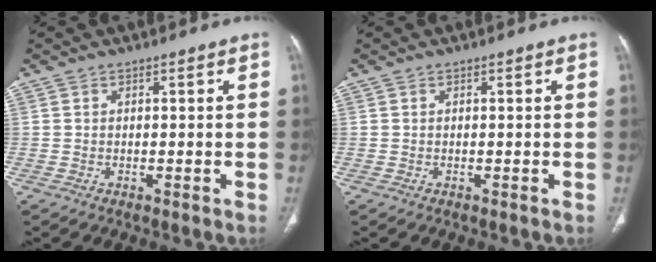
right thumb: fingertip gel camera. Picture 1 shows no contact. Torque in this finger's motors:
{"motor_torque": [0.00, 0.00, -0.14, 0.14, 0.00]}